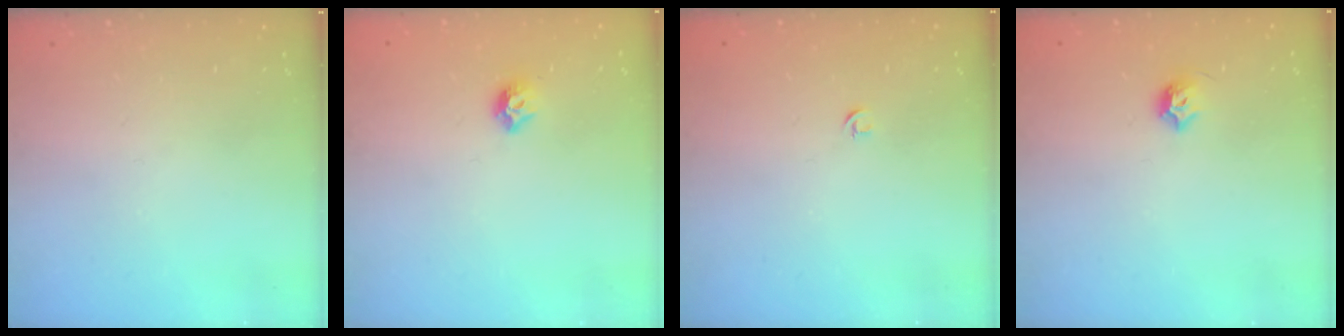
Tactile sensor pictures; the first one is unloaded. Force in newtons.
{"total": 5.8, "press": 5.7, "slide": 0.9}
{"total": 2.7, "press": 2.6, "slide": 0.6}
{"total": 5.9, "press": 5.8, "slide": 0.9}